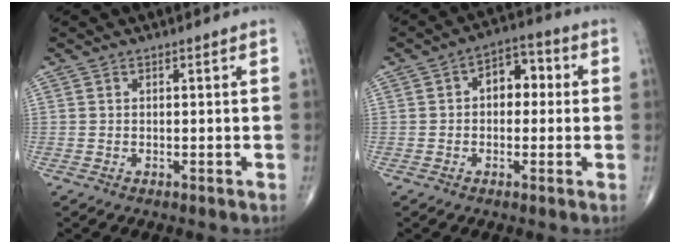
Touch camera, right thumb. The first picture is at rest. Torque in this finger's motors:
{"motor_torque": [-0.18, 0.39, 0.33, 0.23, 0.13]}